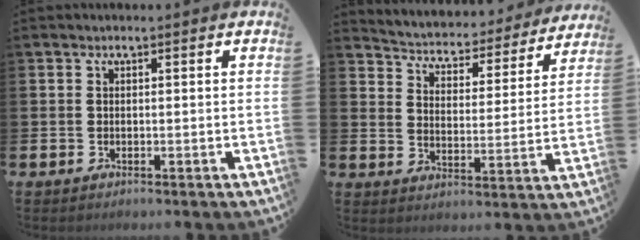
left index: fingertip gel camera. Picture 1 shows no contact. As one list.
[{"total": 4.2, "force": [4.0, 1.2, 0.5], "torque": [-0.034, -0.037, 0.059]}]